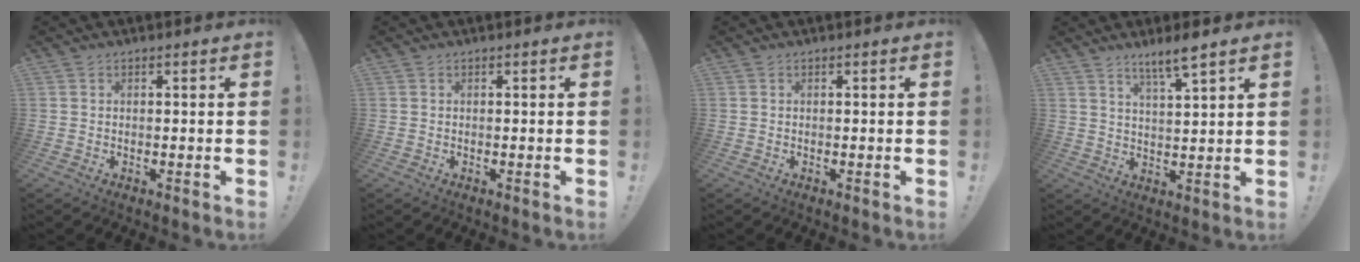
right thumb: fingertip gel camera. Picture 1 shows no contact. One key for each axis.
{"total": 0.0}
{"total": 0.0}
{"total": 6.9, "fx": 5.2, "fy": 0.2, "fz": 4.4, "tx": -0.079, "ty": -0.027, "tz": 0.087}